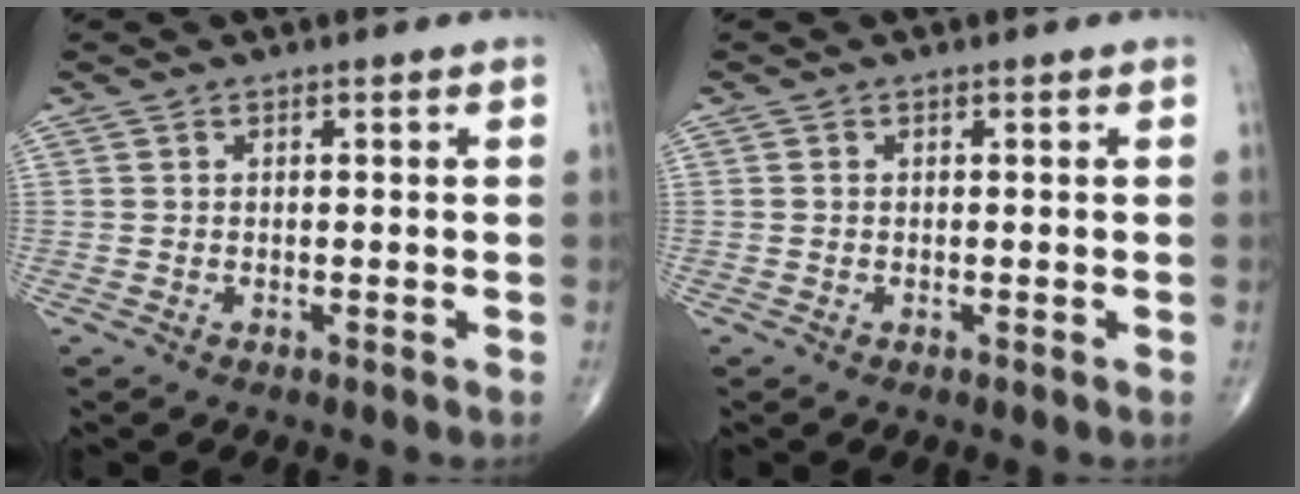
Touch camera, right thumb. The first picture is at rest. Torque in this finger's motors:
{"motor_torque": [-0.58, -0.25, -0.18, -0.15, -0.02]}